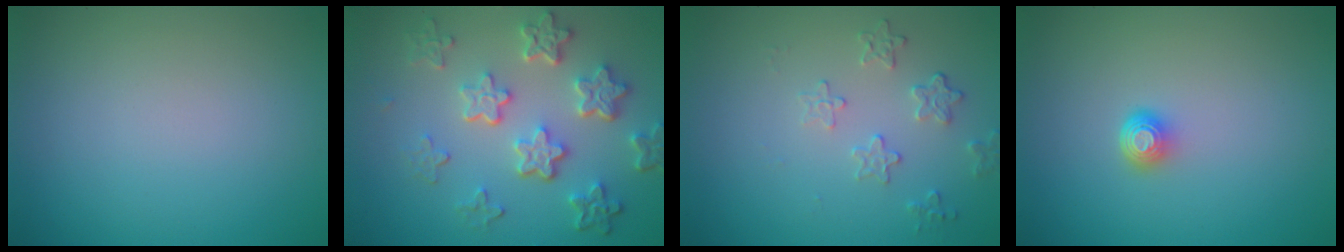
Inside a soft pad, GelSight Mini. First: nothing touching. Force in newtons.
{"total": 5.9, "press": 4.4, "slide": 3.9}
{"total": 1.9, "press": 1.3, "slide": 1.4}
{"total": 1.6, "press": 1.2, "slide": 1.0}